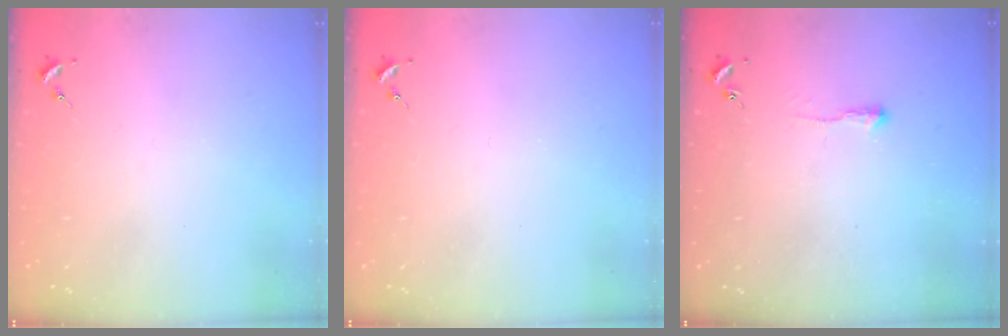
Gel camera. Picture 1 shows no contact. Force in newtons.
{"total": 0.0}
{"total": 4.7, "press": 4.7, "slide": 0.3}